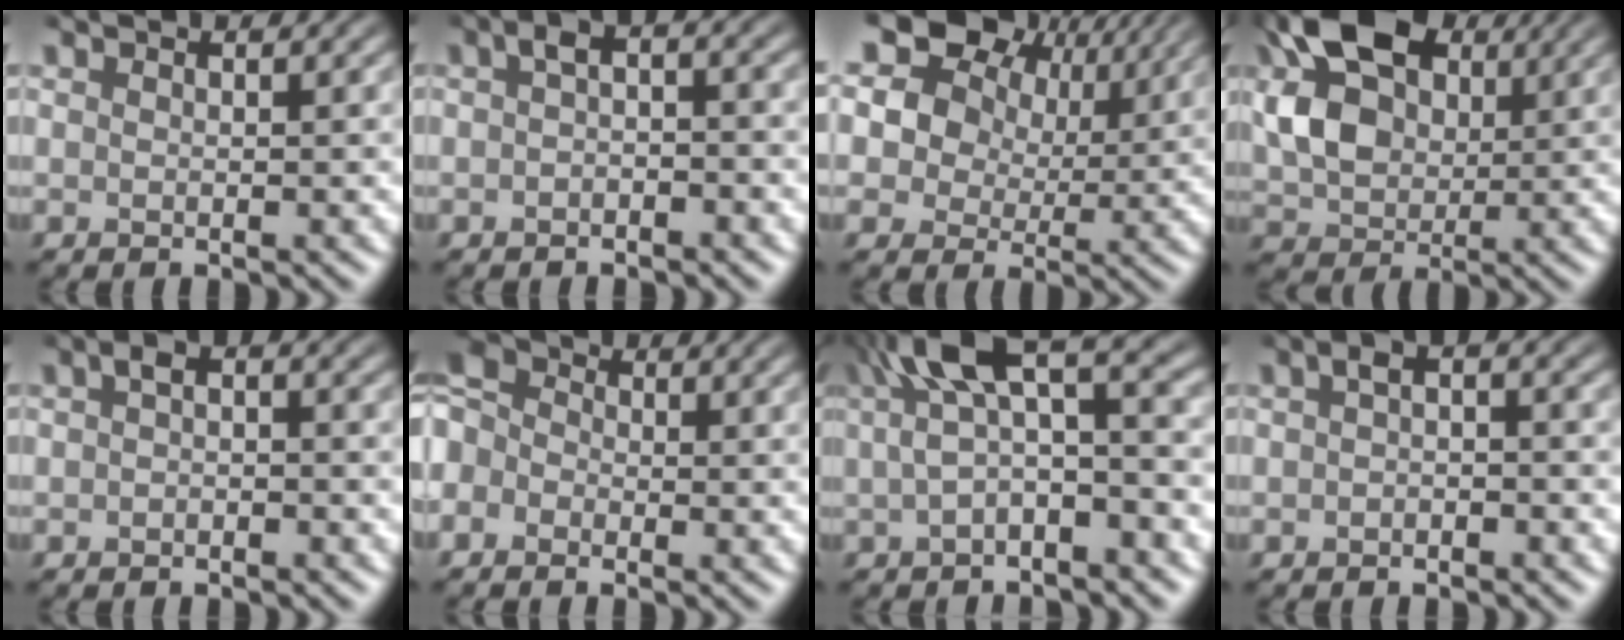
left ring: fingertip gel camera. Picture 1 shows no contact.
{"total": 2.8, "force": [-0.4, 1.5, 2.2], "torque": [-0.044, 0.008, -0.007]}
{"total": 17.3, "force": [8.7, 12.1, 8.9], "torque": [-0.201, 0.039, 0.171]}
{"total": 11.0, "force": [3.4, 7.1, 7.7], "torque": [-0.174, 0.012, 0.067]}
{"total": 2.0, "force": [-0.5, 1.2, 1.5], "torque": [-0.031, 0.006, -0.006]}
{"total": 5.4, "force": [-1.6, 4.6, 2.3], "torque": [-0.068, 0.018, -0.044]}
{"total": 7.1, "force": [1.5, 2.9, 6.3], "torque": [-0.118, 0.019, 0.021]}
{"total": 2.4, "force": [-0.5, 1.4, 1.9], "torque": [-0.037, 0.008, -0.008]}